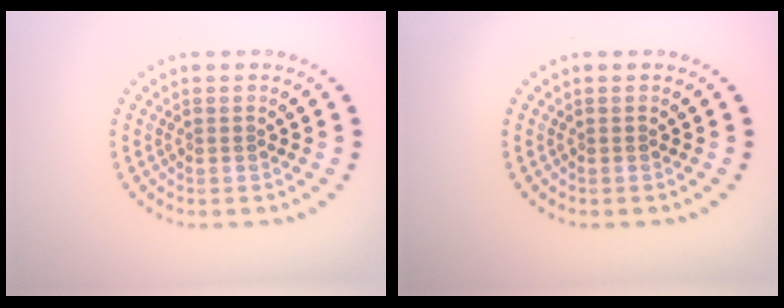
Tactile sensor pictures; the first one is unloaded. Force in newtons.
{"total": 0.0}